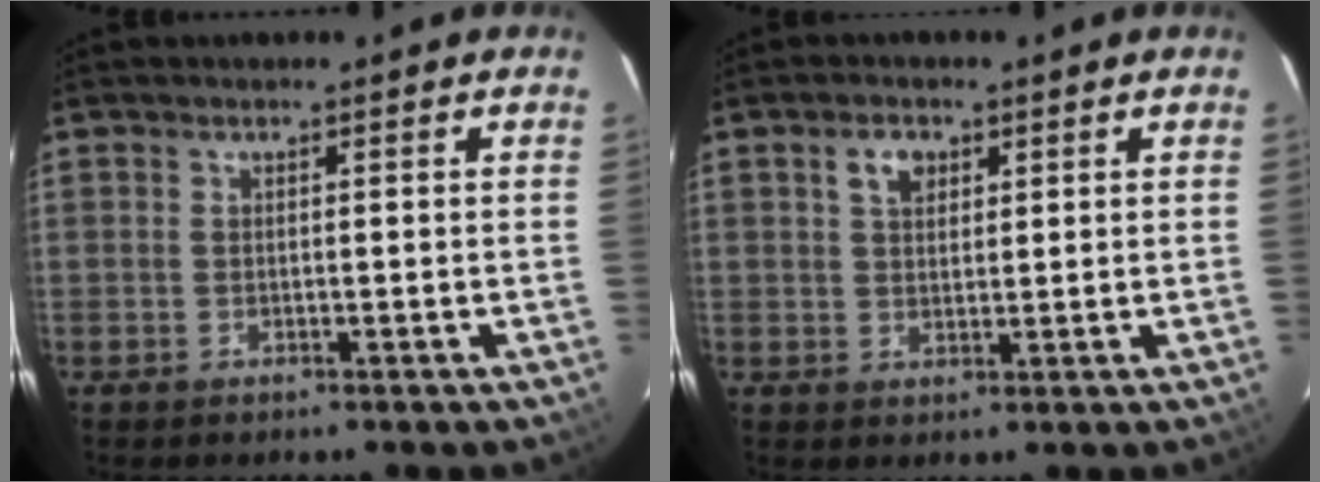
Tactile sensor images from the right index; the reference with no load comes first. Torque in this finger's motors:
{"motor_torque": [0.14, -0.08, 0.11, 0.05]}